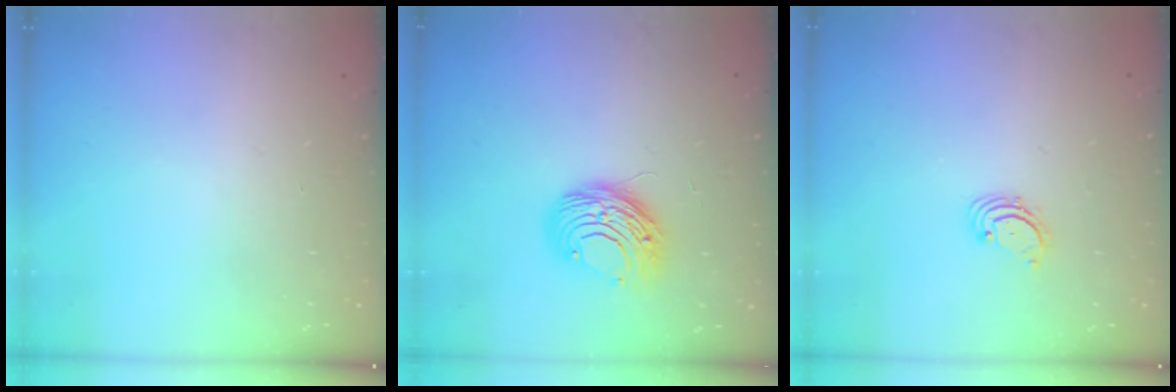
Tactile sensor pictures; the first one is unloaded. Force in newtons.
{"total": 9.1, "press": 9.1, "slide": 0.5}
{"total": 1.7, "press": 1.7, "slide": 0.2}